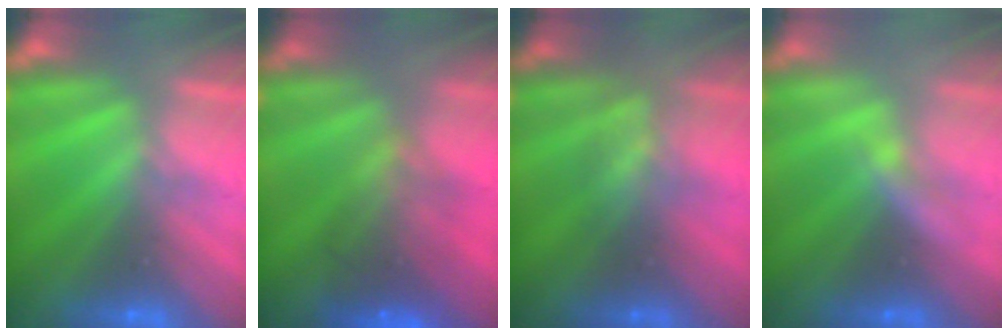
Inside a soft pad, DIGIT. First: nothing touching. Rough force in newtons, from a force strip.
{"total": 9.3}
{"total": 2.7}
{"total": 2.2}